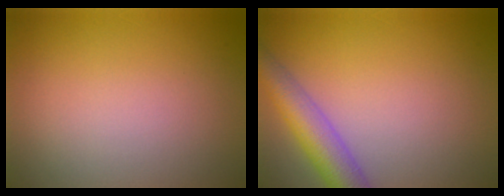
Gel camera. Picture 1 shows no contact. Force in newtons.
{"total": 5.0, "press": 5.0, "slide": 0.3}